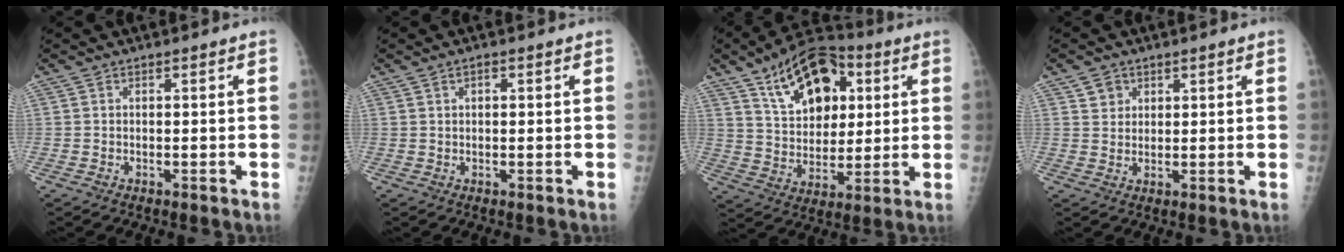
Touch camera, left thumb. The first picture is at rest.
{"total": 0.9, "force": [0.3, 0.6, 0.6], "torque": [-0.003, 0.002, 0.005]}
{"total": 17.8, "force": [7.3, 10.9, 12.0], "torque": [-0.145, -0.014, 0.126]}
{"total": 3.0, "force": [1.7, 2.4, 0.5], "torque": [0.010, -0.010, 0.026]}